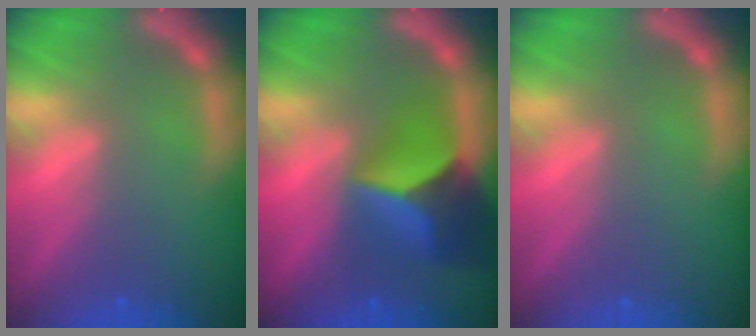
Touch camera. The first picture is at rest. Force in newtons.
{"total": 7.9}
{"total": 0.0}